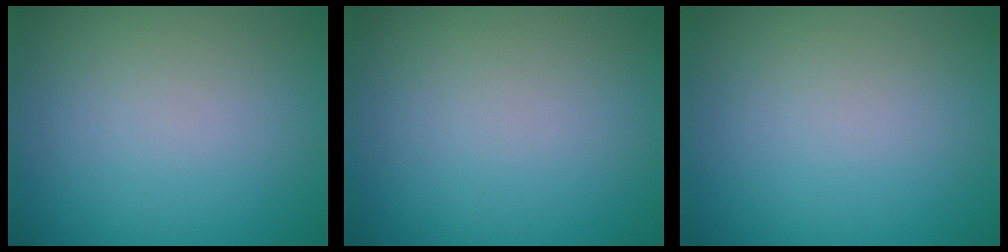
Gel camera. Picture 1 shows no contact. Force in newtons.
{"total": 0.0}
{"total": 0.0}